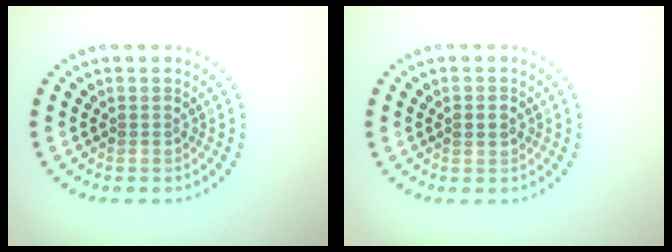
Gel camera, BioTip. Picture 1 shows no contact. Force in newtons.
{"total": 1.6, "press": 1.6, "slide": 0.1}